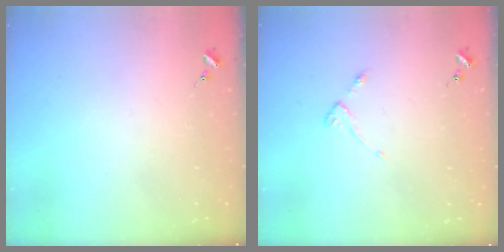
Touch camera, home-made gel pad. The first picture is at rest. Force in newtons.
{"total": 2.8, "press": 2.7, "slide": 0.5}